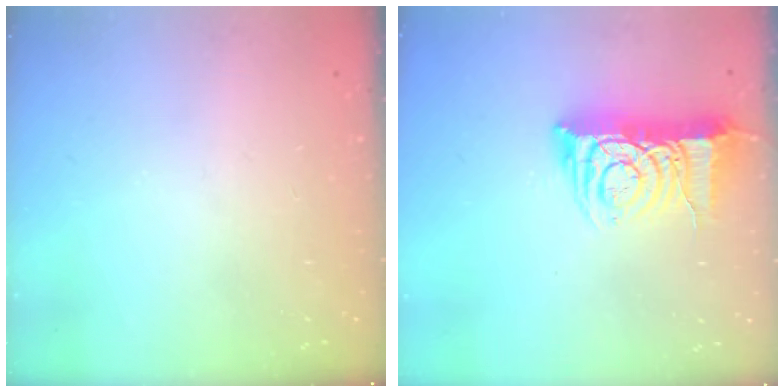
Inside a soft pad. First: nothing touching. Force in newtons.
{"total": 11.7, "press": 11.6, "slide": 1.0}